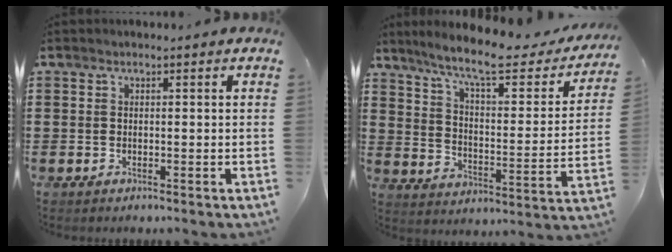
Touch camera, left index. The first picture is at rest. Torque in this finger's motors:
{"motor_torque": [2.14, 0.00, 0.41, 0.20]}